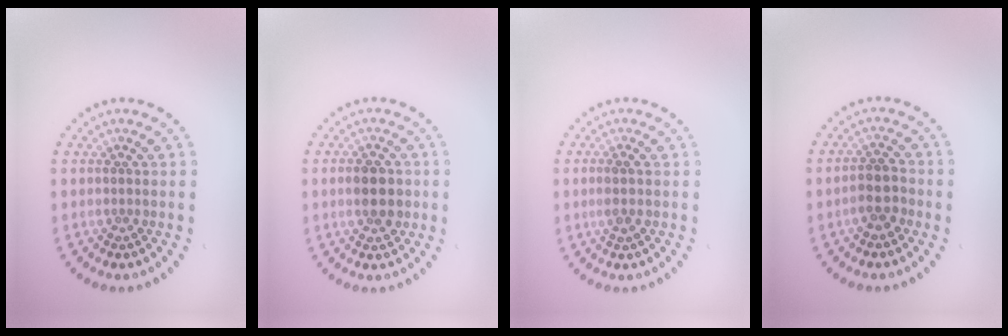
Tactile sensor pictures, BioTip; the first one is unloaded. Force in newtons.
{"total": 3.8, "press": 3.8, "slide": 0.2}
{"total": 1.5, "press": 1.3, "slide": 0.7}
{"total": 2.4, "press": 2.3, "slide": 0.8}